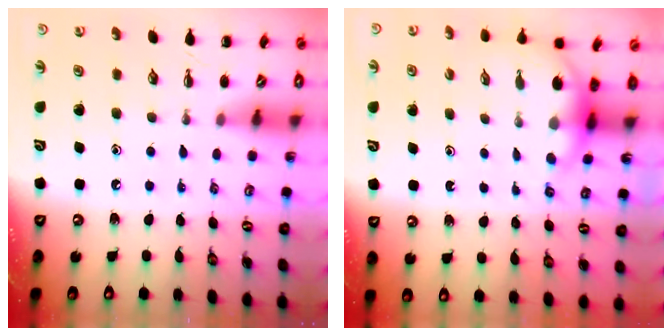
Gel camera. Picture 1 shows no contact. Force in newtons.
{"total": 4.3, "press": 4.3, "slide": 0.3}